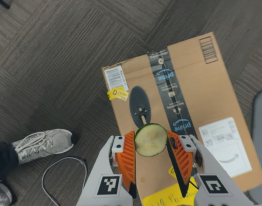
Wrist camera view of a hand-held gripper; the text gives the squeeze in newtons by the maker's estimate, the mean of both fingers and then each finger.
{"total": 6.5, "left": 6.7, "right": 6.2}